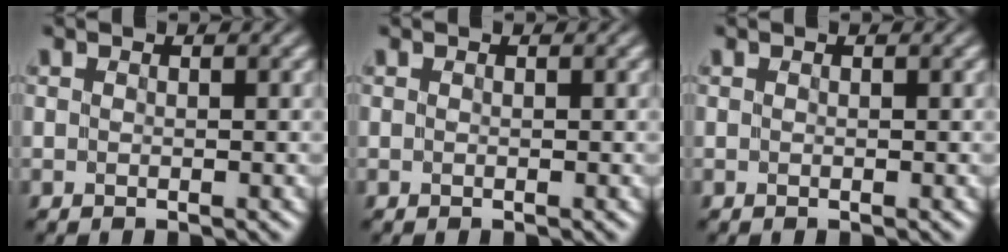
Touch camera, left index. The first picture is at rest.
{"total": 0.0}
{"total": 0.0}